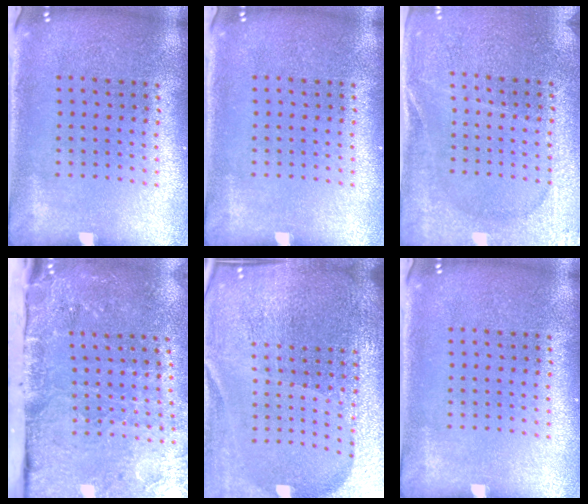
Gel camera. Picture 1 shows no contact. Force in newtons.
{"total": 0.0}
{"total": 2.7, "press": 2.7, "slide": 0.3}
{"total": 3.9, "press": 3.4, "slide": 1.8}
{"total": 6.1, "press": 5.4, "slide": 2.9}
{"total": 0.0}